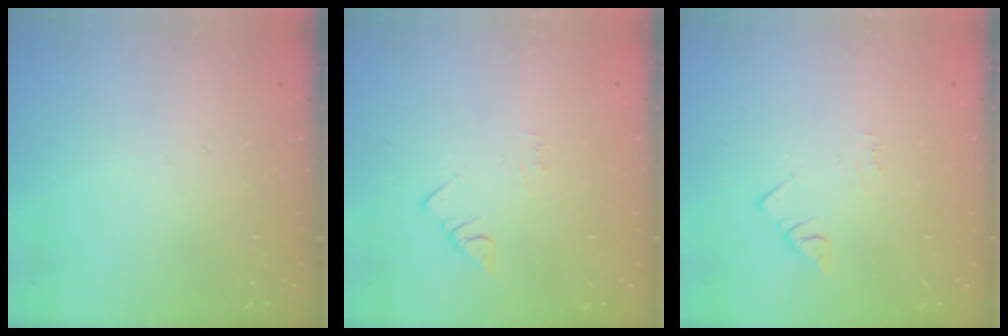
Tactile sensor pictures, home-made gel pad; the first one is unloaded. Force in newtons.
{"total": 1.5, "press": 1.5, "slide": 0.3}
{"total": 1.5, "press": 1.5, "slide": 0.3}